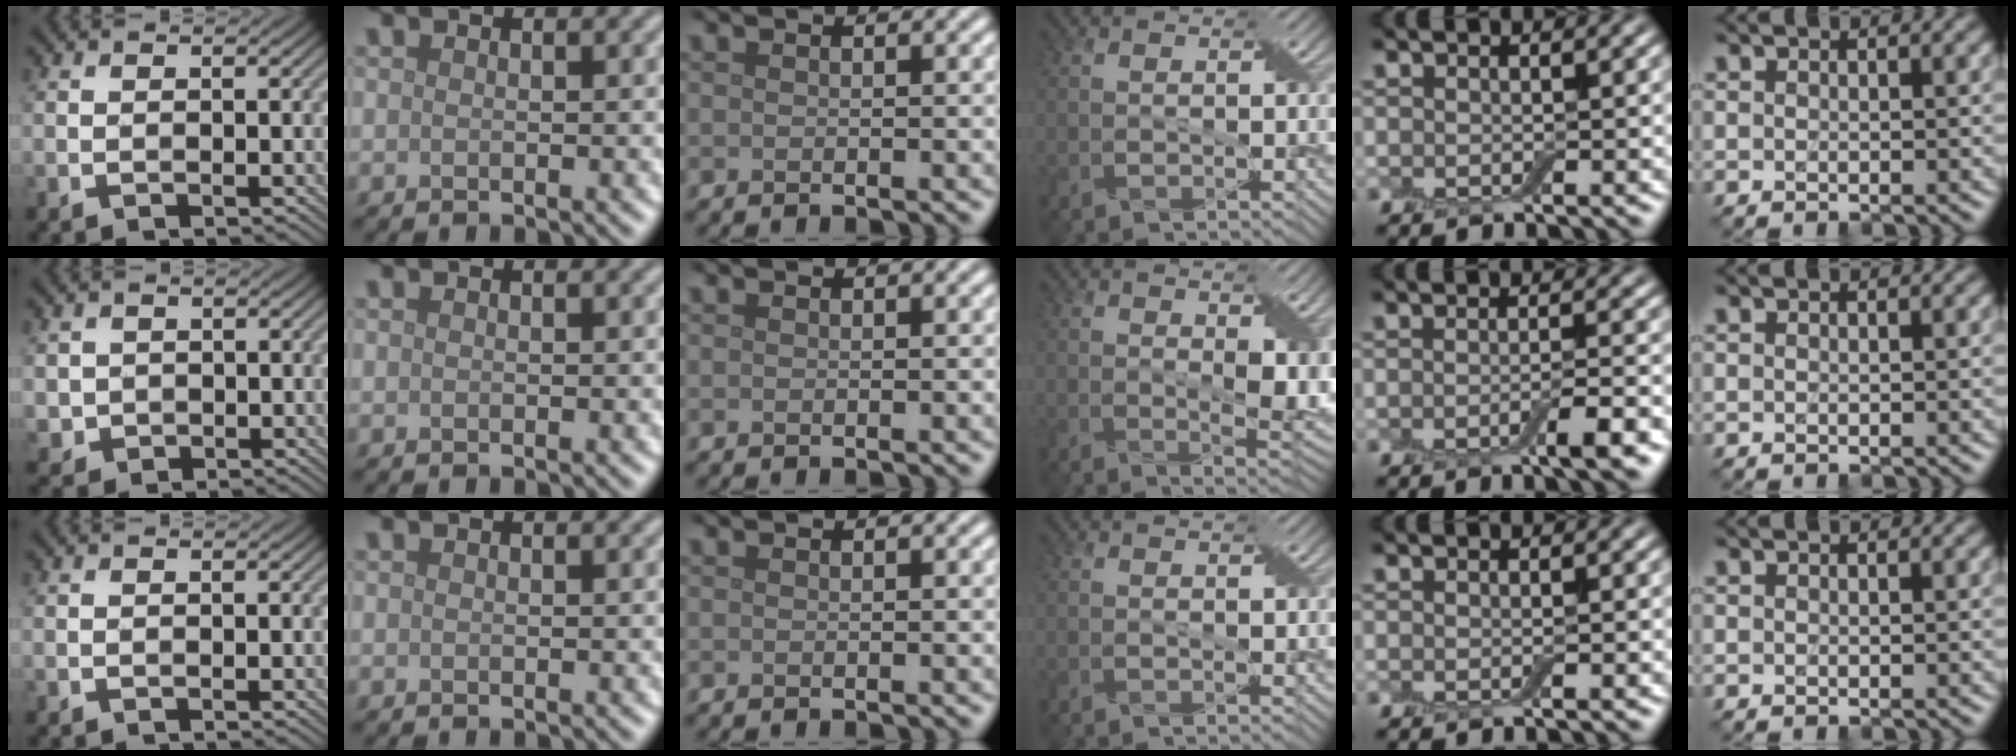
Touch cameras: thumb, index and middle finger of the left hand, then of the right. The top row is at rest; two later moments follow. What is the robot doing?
{"motion": "extract", "object": "backpack"}